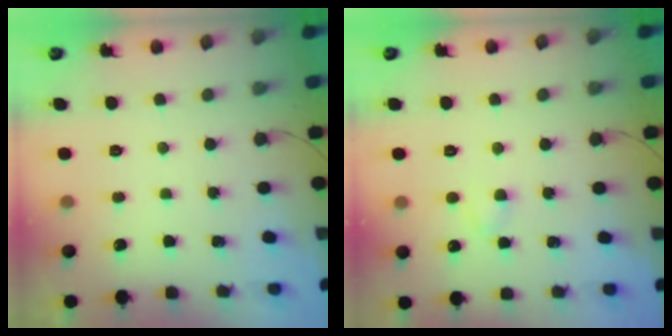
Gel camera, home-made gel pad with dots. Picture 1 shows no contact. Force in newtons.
{"total": 2.2, "press": 1.9, "slide": 1.1}